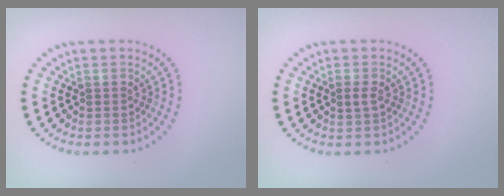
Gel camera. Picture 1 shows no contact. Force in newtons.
{"total": 1.1, "press": 1.1, "slide": 0.3}